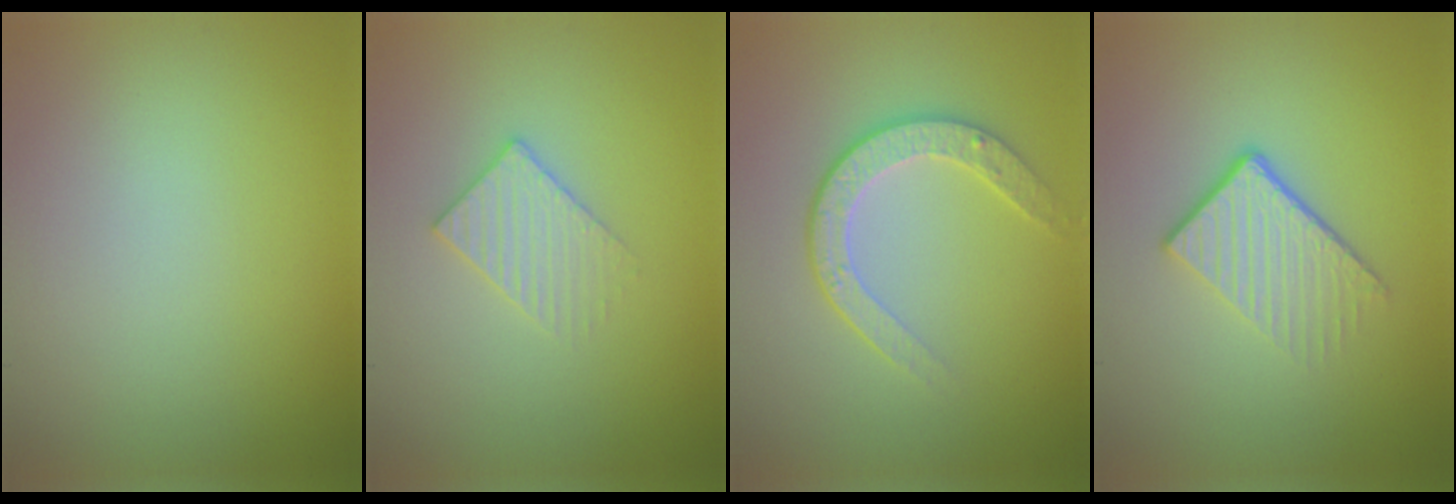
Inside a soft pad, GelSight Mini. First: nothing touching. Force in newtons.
{"total": 2.3, "press": 2.2, "slide": 0.3}
{"total": 3.5, "press": 2.9, "slide": 1.9}
{"total": 3.9, "press": 2.6, "slide": 2.9}